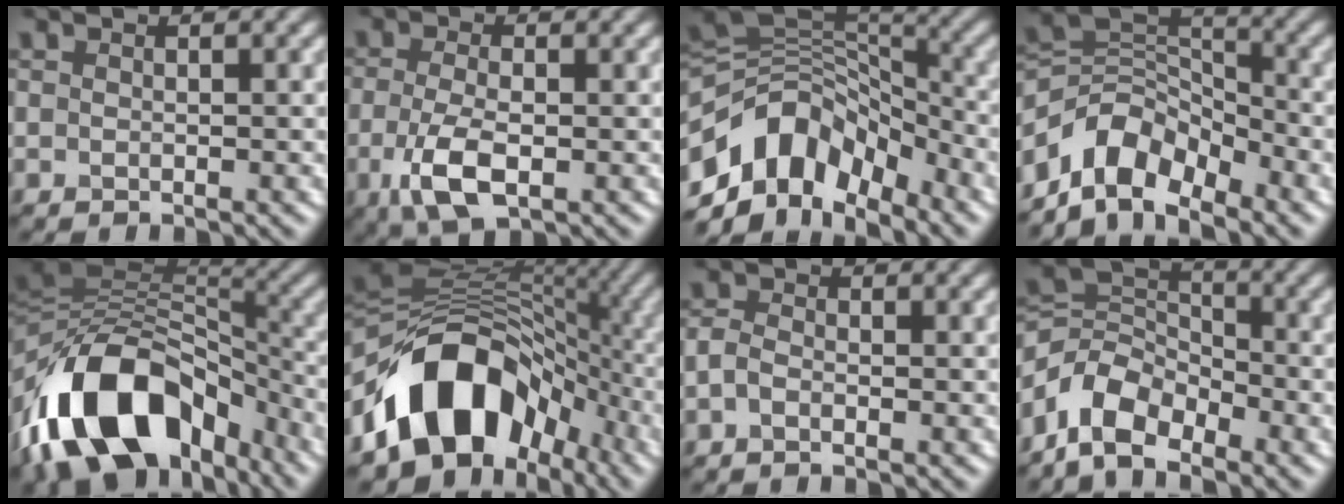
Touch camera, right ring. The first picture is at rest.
{"total": 5.0, "force": [-1.5, 2.4, 4.2], "torque": [-0.099, -0.011, -0.030]}
{"total": 9.8, "force": [-5.2, 6.2, 5.5], "torque": [-0.085, 0.012, -0.105]}
{"total": 6.7, "force": [-4.8, 3.7, 2.9], "torque": [-0.033, 0.005, -0.098]}
{"total": 15.0, "force": [-7.1, 9.6, 9.1], "torque": [-0.171, 0.011, -0.125]}
{"total": 12.4, "force": [-5.9, 8.5, 7.0], "torque": [-0.095, 0.019, -0.117]}
{"total": 1.4, "force": [-0.6, 0.8, 0.9], "torque": [-0.021, 0.002, -0.017]}
{"total": 5.4, "force": [-3.8, 3.0, 2.4], "torque": [-0.041, 0.003, -0.086]}